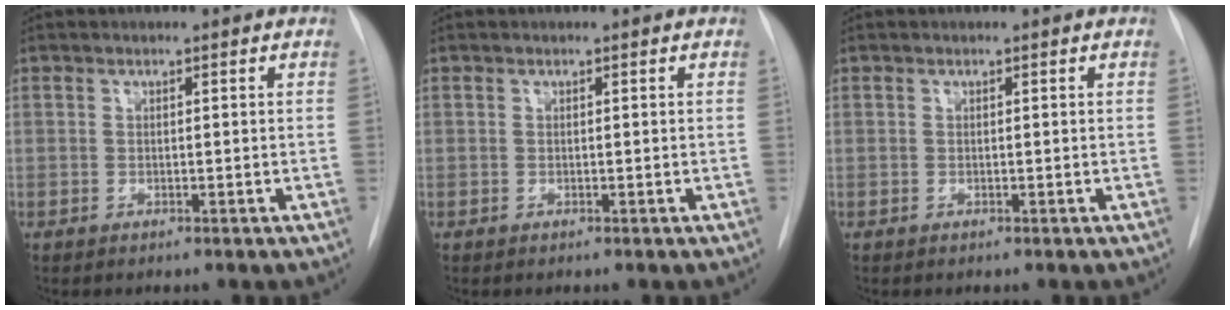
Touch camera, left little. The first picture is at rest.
{"total": 0.0}
{"total": 0.0}